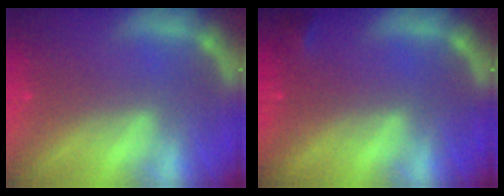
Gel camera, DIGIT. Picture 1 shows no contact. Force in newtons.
{"total": 0.9}